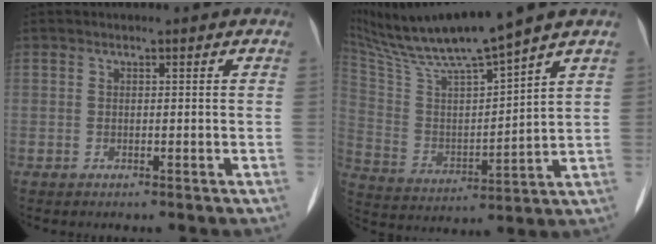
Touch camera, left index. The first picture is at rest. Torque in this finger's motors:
{"motor_torque": [0.13, -0.49, 0.49, 0.14]}